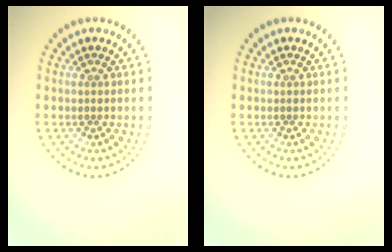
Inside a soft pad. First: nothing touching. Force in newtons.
{"total": 0.0}